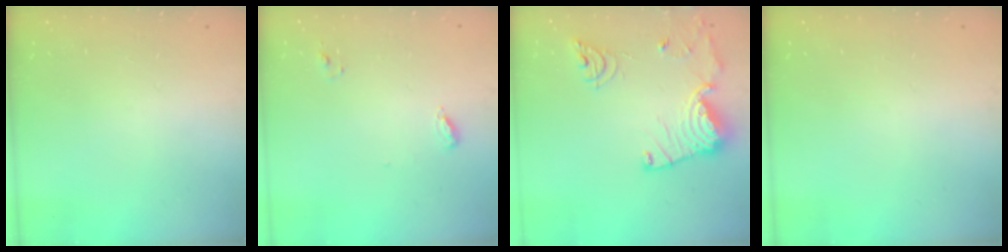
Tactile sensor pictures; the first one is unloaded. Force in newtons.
{"total": 5.9, "press": 5.9, "slide": 0.3}
{"total": 15.7, "press": 15.6, "slide": 1.7}
{"total": 0.0}